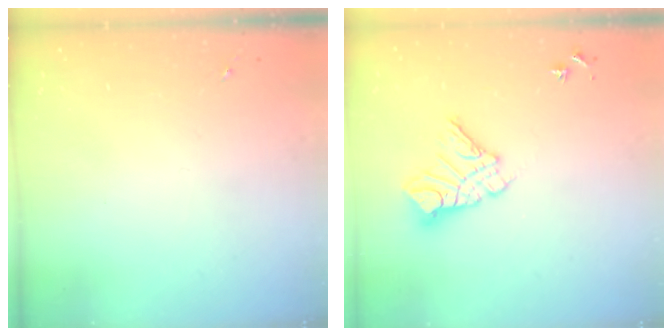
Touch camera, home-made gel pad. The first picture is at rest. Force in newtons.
{"total": 11.7, "press": 11.7, "slide": 1.2}